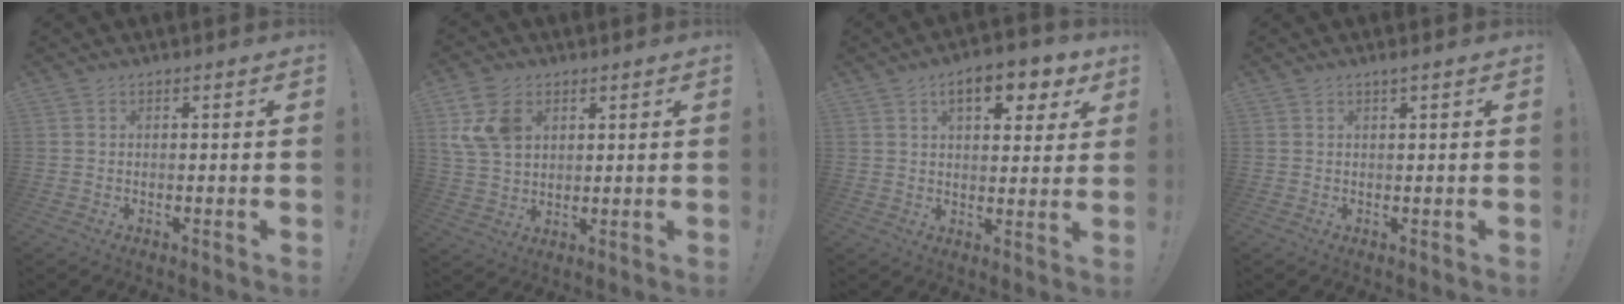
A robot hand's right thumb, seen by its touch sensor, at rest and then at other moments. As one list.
[{"total": 10.6, "force": [3.9, 7.8, 6.1], "torque": [-0.126, -0.004, 0.078]}, {"total": 10.4, "force": [5.3, 4.6, 7.7], "torque": [-0.098, -0.020, 0.086]}, {"total": 1.5, "force": [0.9, -0.2, 1.2], "torque": [-0.032, 0.006, 0.015]}]